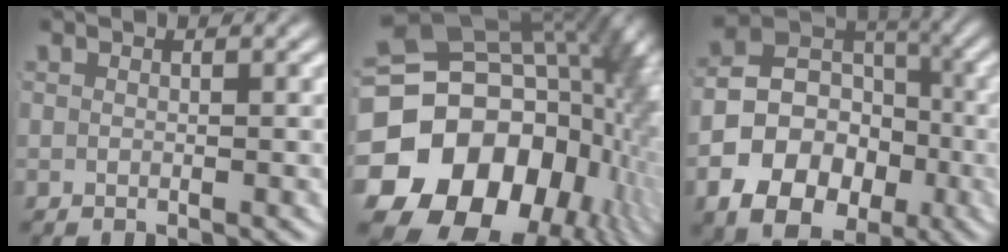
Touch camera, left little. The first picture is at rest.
{"total": 29.5, "force": [-1.8, 22.0, 19.5], "torque": [-0.332, -0.050, -0.032]}
{"total": 16.2, "force": [-3.8, 13.5, 8.0], "torque": [-0.176, -0.054, -0.052]}